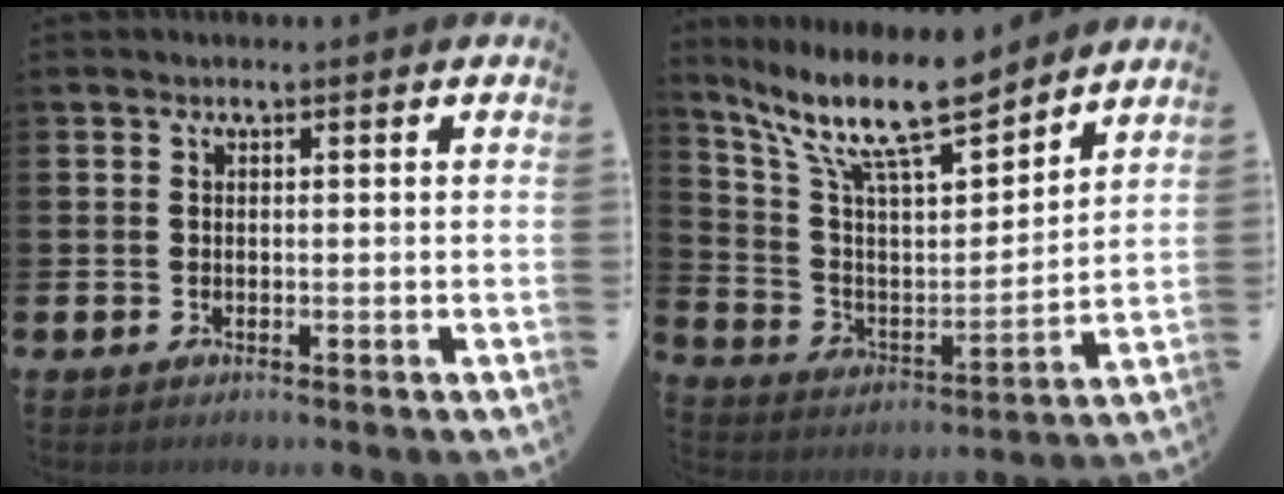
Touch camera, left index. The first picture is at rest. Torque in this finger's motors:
{"motor_torque": [0.50, -0.43, 1.06, 0.21]}